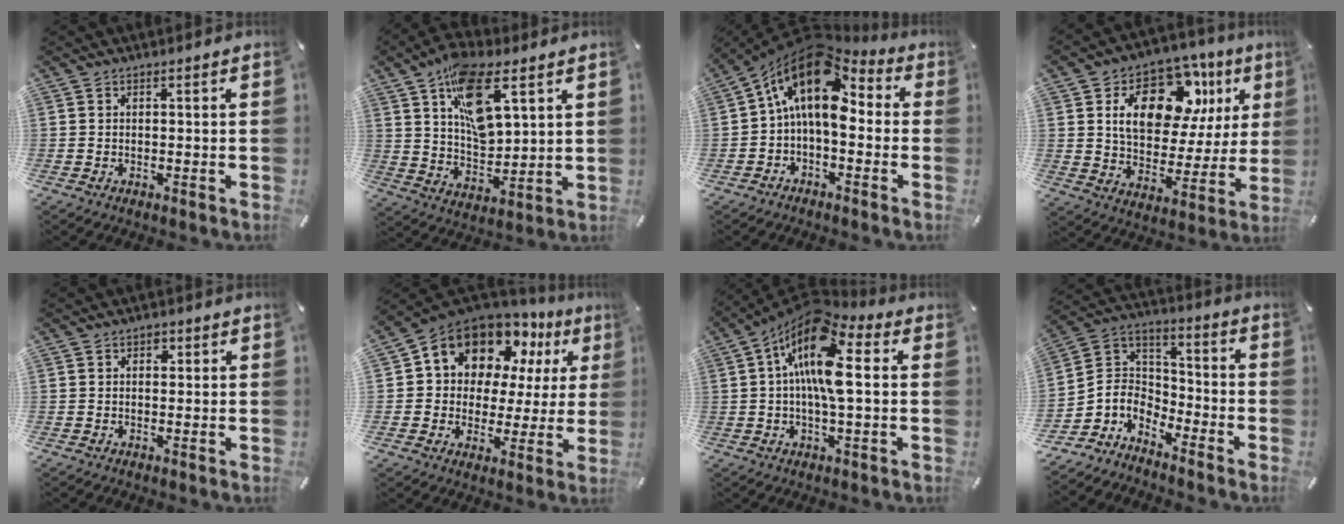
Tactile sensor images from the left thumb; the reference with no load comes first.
{"total": 15.1, "force": [7.9, 7.6, 10.4], "torque": [-0.176, -0.020, 0.141]}
{"total": 14.8, "force": [3.4, 8.4, 11.7], "torque": [-0.221, -0.022, 0.051]}
{"total": 17.5, "force": [7.9, 11.0, 11.1], "torque": [-0.176, -0.027, 0.138]}
{"total": 1.4, "force": [0.4, 1.2, 0.6], "torque": [-0.005, 0.004, 0.003]}
{"total": 13.2, "force": [9.1, 8.8, 3.8], "torque": [-0.090, -0.069, 0.171]}
{"total": 16.2, "force": [2.9, 6.3, 14.6], "torque": [-0.279, -0.022, 0.047]}
{"total": 6.3, "force": [-5.1, 3.7, -0.2], "torque": [-0.026, -0.012, -0.108]}